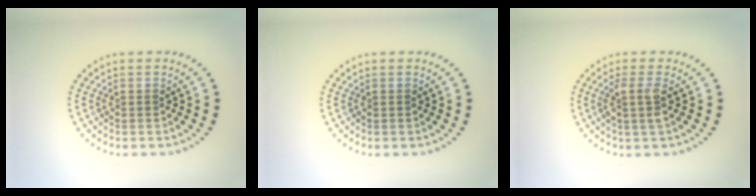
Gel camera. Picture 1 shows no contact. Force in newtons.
{"total": 0.0}
{"total": 1.9, "press": 1.6, "slide": 1.1}